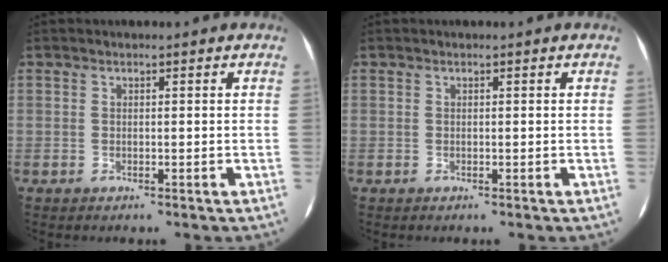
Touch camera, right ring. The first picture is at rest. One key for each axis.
{"total": 0.0}